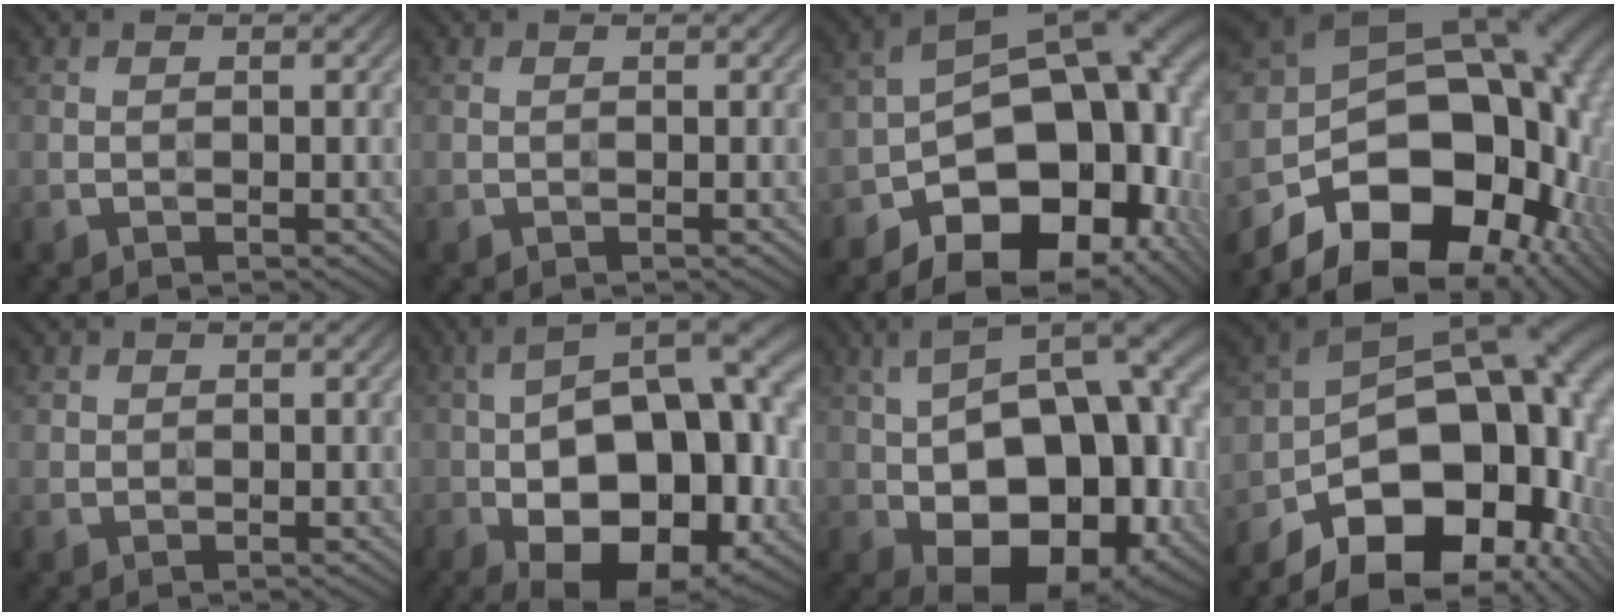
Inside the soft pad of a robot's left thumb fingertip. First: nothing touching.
{"total": 0.0}
{"total": 18.7, "force": [-7.4, 11.5, 12.7], "torque": [-0.150, -0.015, -0.108]}
{"total": 22.0, "force": [-5.7, 14.3, 15.8], "torque": [-0.289, -0.040, -0.066]}
{"total": 0.9, "force": [0.5, 0.7, 0.1], "torque": [-0.003, -0.004, 0.012]}
{"total": 21.1, "force": [-5.2, 10.2, 17.7], "torque": [-0.269, 0.007, -0.093]}
{"total": 20.5, "force": [-3.7, 11.3, 16.7], "torque": [-0.254, -0.010, -0.049]}
{"total": 21.8, "force": [-10.3, 13.5, 13.7], "torque": [-0.219, -0.037, -0.130]}